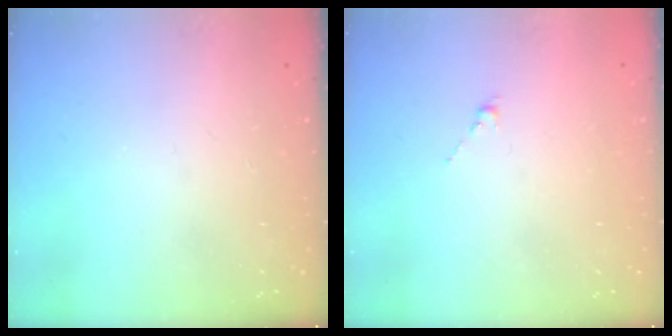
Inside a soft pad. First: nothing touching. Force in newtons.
{"total": 0.0}